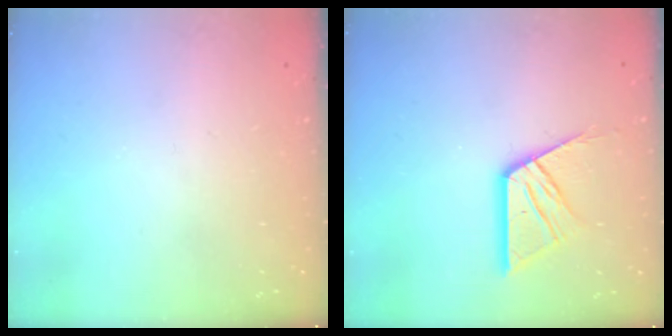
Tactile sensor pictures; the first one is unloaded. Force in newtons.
{"total": 12.2, "press": 12.2, "slide": 1.2}